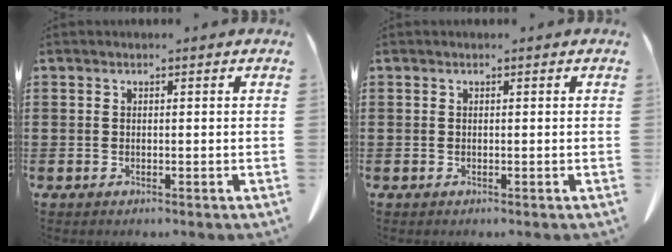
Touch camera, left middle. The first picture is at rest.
{"total": 0.0}